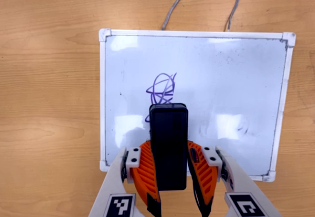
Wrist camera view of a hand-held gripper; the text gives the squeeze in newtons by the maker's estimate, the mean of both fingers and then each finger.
{"total": 7.9, "left": 6.4, "right": 9.4}